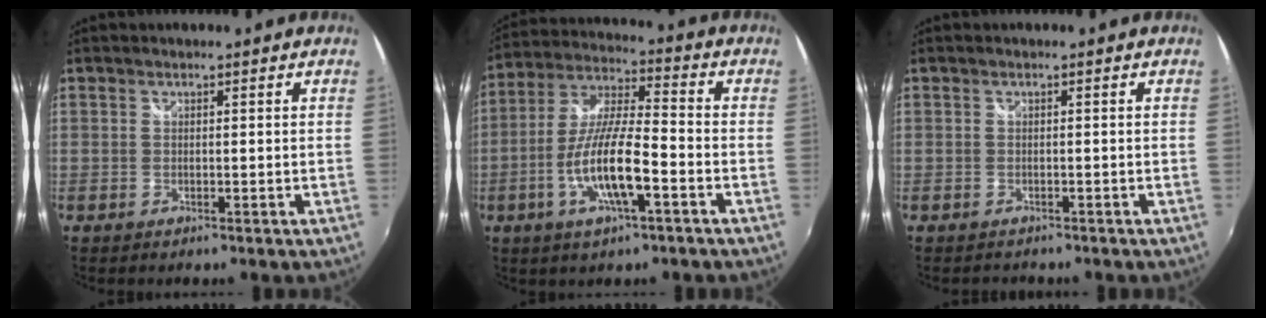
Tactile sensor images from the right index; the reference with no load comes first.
{"total": 13.0, "force": [-4.9, 2.7, 11.8], "torque": [-0.241, -0.006, -0.095]}
{"total": 1.7, "force": [-1.4, 0.9, 0.4], "torque": [-0.011, -0.007, -0.015]}